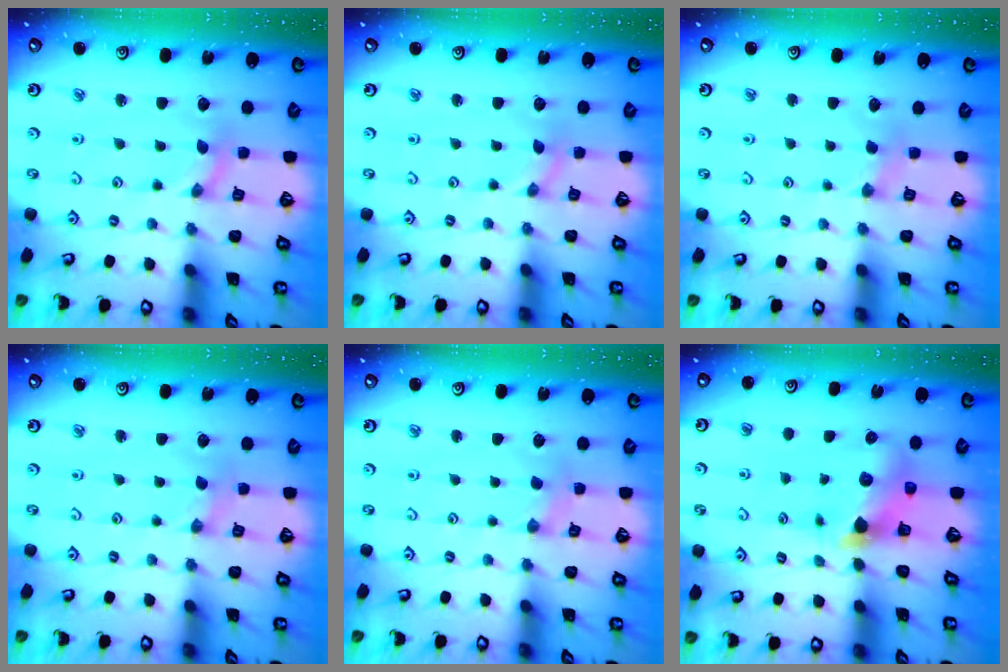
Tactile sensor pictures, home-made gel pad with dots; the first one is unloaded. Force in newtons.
{"total": 0.0}
{"total": 2.6, "press": 2.6, "slide": 0.4}
{"total": 0.8, "press": 0.8, "slide": 0.2}
{"total": 2.2, "press": 2.2, "slide": 0.4}
{"total": 7.5, "press": 7.5, "slide": 0.7}